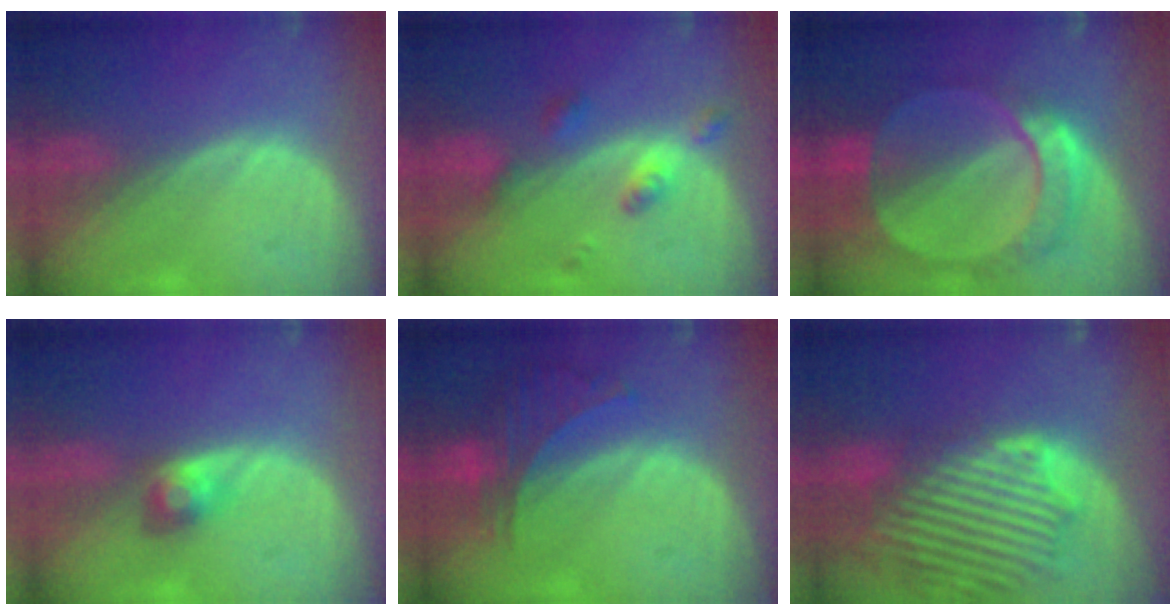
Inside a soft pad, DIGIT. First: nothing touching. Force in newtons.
{"total": 4.2, "press": 4.1, "slide": 0.8}
{"total": 9.5, "press": 8.2, "slide": 4.8}
{"total": 2.7, "press": 2.7, "slide": 0.1}
{"total": 6.3, "press": 5.9, "slide": 2.2}
{"total": 14.0, "press": 11.9, "slide": 7.4}